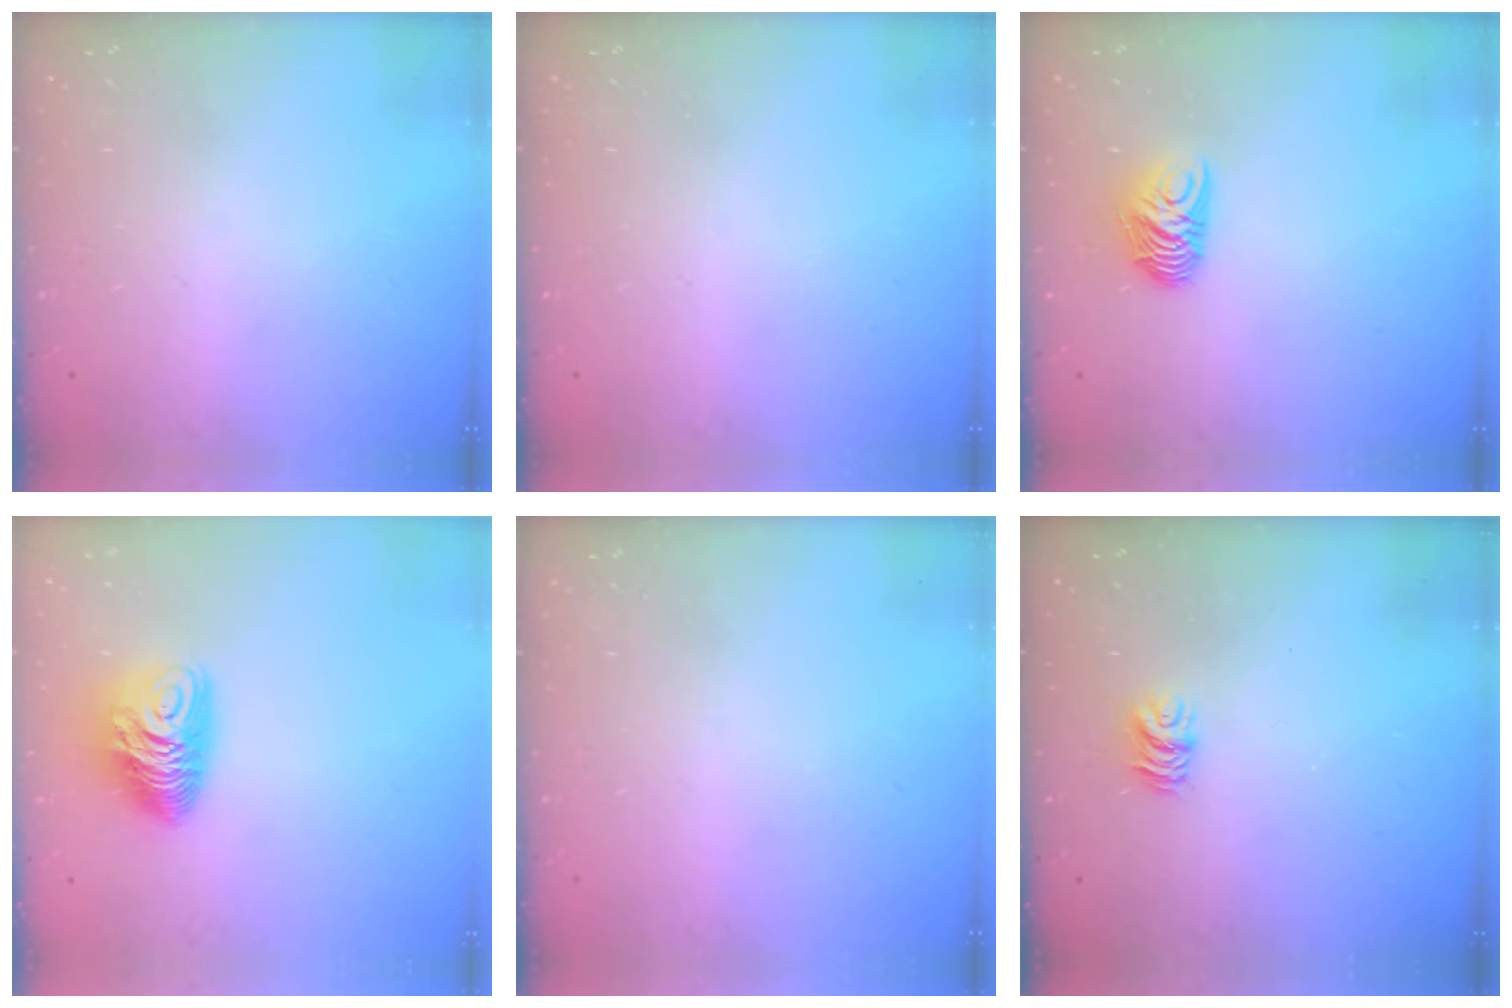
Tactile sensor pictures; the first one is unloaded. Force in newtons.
{"total": 0.0}
{"total": 7.5, "press": 7.5, "slide": 0.5}
{"total": 10.6, "press": 10.6, "slide": 0.7}
{"total": 0.0}
{"total": 5.3, "press": 5.3, "slide": 0.3}